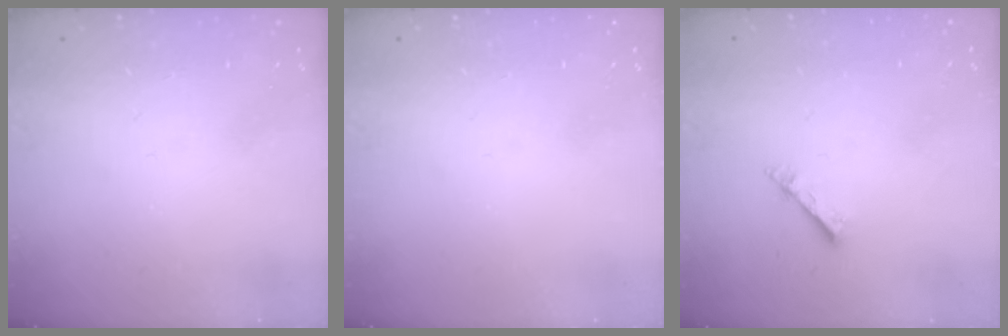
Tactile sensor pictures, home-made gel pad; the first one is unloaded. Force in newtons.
{"total": 0.0}
{"total": 2.6, "press": 2.6, "slide": 0.3}